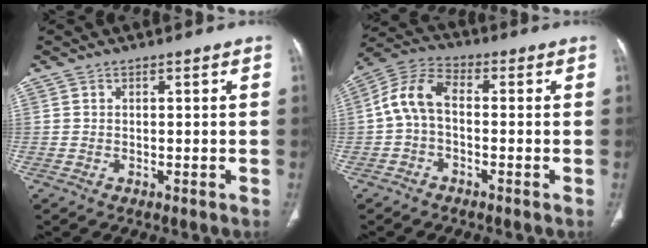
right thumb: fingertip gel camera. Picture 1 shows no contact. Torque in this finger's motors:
{"motor_torque": [-0.15, 0.30, 0.63, -0.20, 0.17]}